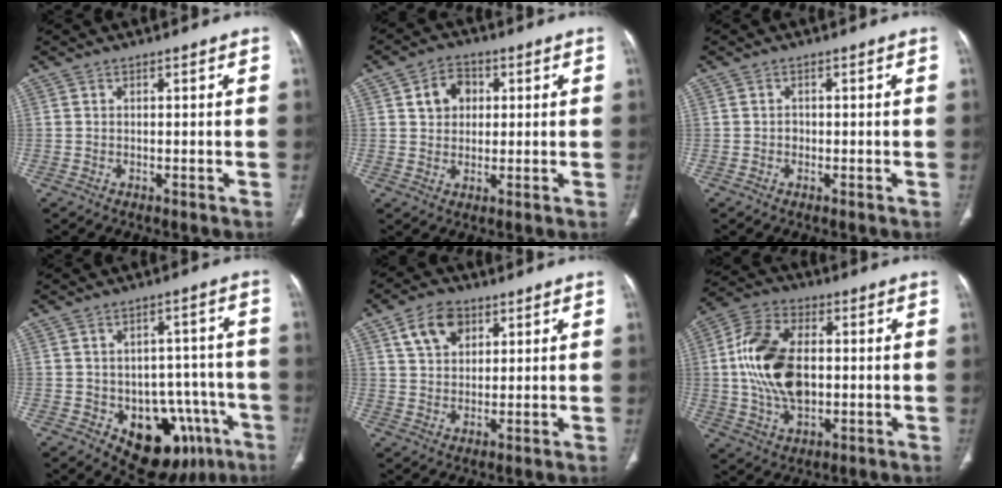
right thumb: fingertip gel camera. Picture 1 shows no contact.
{"total": 6.2, "force": [1.7, 4.9, 3.3], "torque": [-0.029, 0.001, 0.025]}
{"total": 0.9, "force": [-0.2, 0.8, 0.3], "torque": [-0.001, 0.004, -0.006]}
{"total": 16.4, "force": [-7.3, 10.4, 10.4], "torque": [-0.083, 0.039, -0.086]}
{"total": 7.9, "force": [3.9, 5.3, 4.4], "torque": [-0.056, -0.010, 0.070]}
{"total": 16.2, "force": [0.6, 9.9, 12.9], "torque": [-0.243, 0.012, 0.012]}